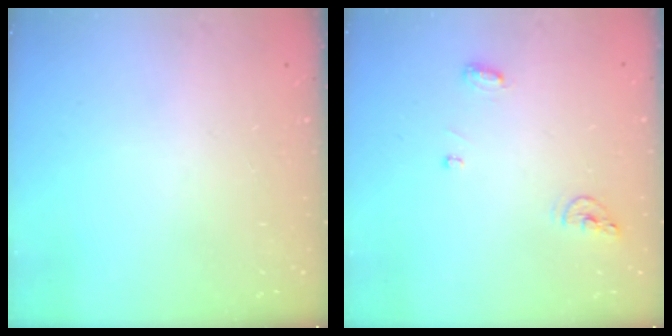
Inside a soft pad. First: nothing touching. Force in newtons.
{"total": 6.5, "press": 6.5, "slide": 0.5}